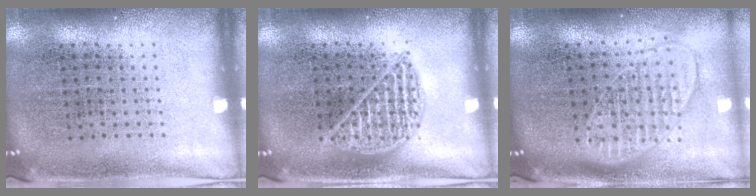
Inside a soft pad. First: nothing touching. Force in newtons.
{"total": 0.9, "press": 0.9, "slide": 0.1}
{"total": 1.9, "press": 1.6, "slide": 1.1}